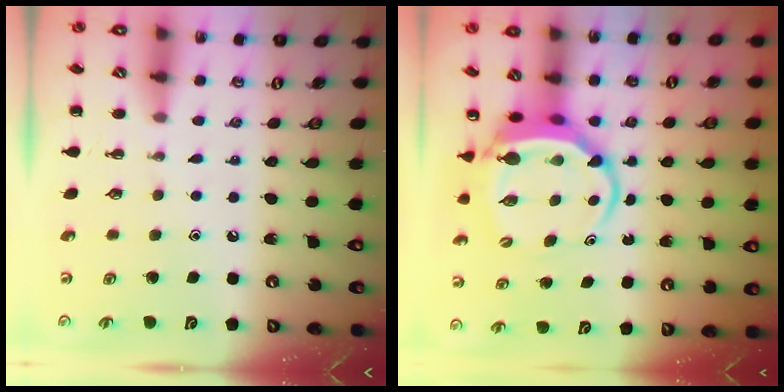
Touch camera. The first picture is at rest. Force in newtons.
{"total": 5.9, "press": 5.8, "slide": 1.1}